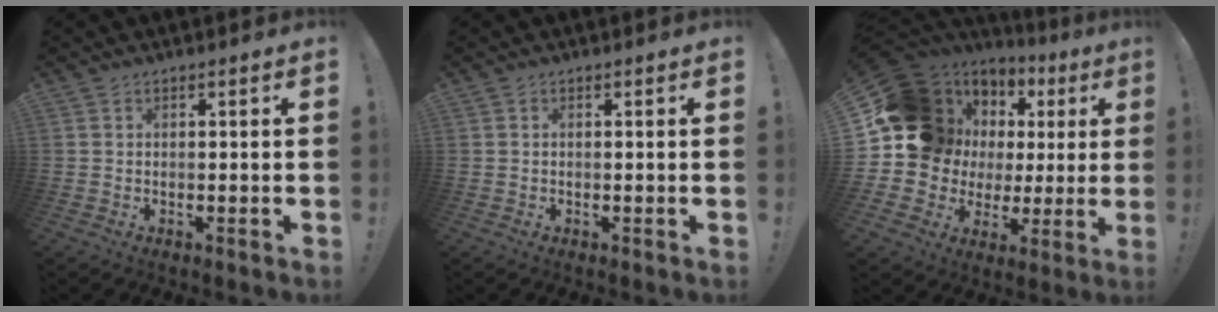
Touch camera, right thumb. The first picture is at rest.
{"total": 0.0}
{"total": 16.7, "force": [5.9, 13.6, 7.6], "torque": [-0.105, -0.051, 0.148]}